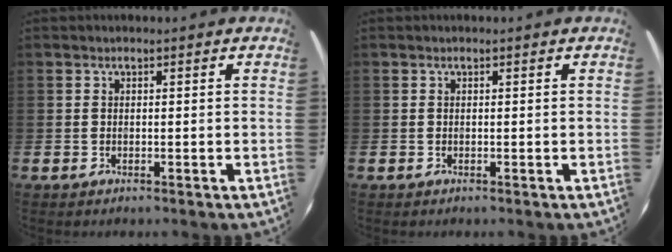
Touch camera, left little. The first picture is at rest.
{"total": 0.0}